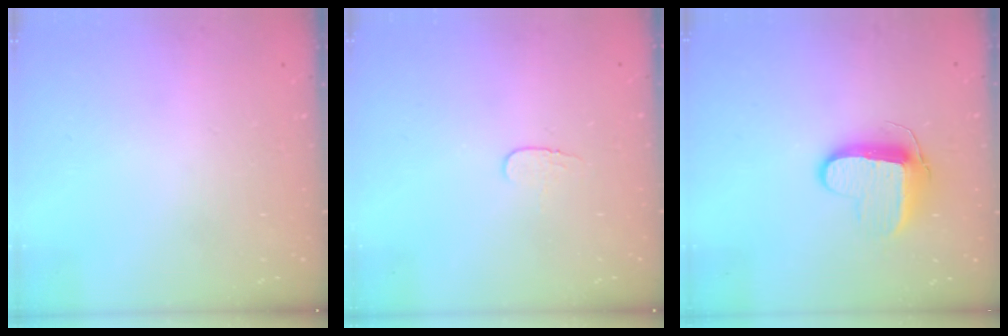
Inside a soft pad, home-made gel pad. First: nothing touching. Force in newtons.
{"total": 3.8, "press": 3.8, "slide": 0.4}
{"total": 10.0, "press": 10.0, "slide": 0.2}